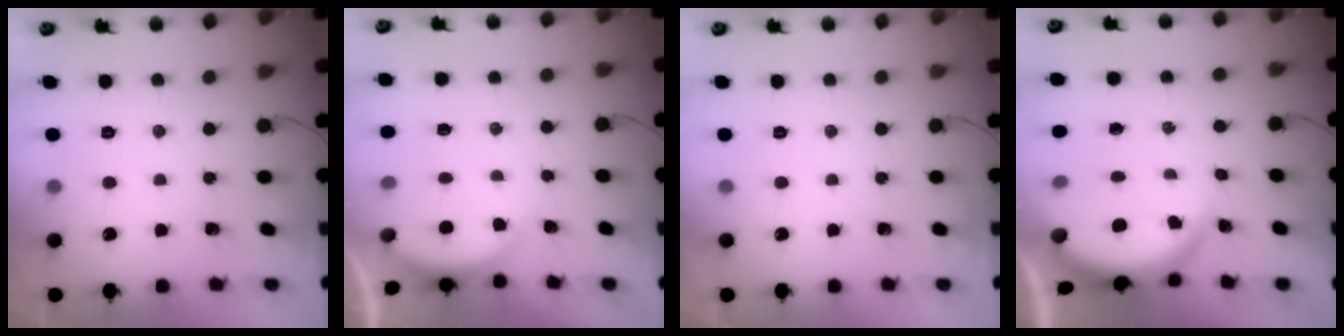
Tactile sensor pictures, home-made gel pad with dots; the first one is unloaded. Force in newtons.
{"total": 2.2, "press": 2.2, "slide": 0.6}
{"total": 0.0}
{"total": 4.2, "press": 3.9, "slide": 1.5}